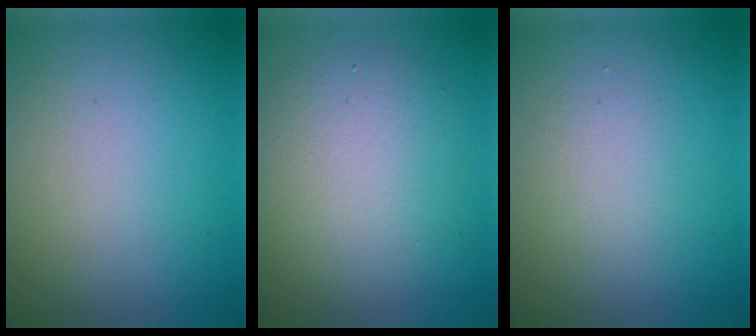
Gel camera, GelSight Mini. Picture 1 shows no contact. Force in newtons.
{"total": 5.2, "press": 5.2, "slide": 0.4}
{"total": 1.7, "press": 1.6, "slide": 0.1}